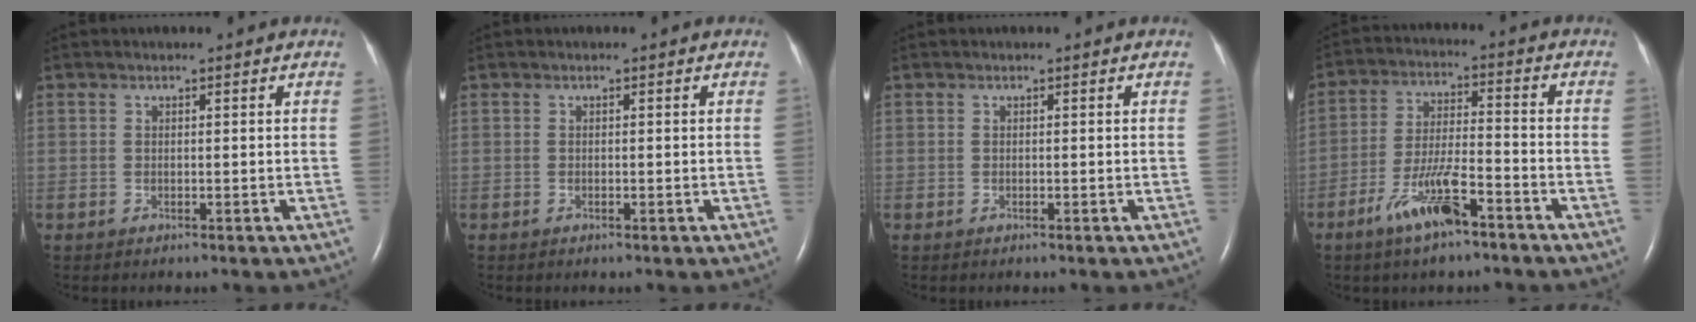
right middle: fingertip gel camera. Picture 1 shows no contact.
{"total": 0.0}
{"total": 0.0}
{"total": 9.3, "force": [-5.9, 1.9, 7.0], "torque": [-0.143, -0.005, -0.106]}